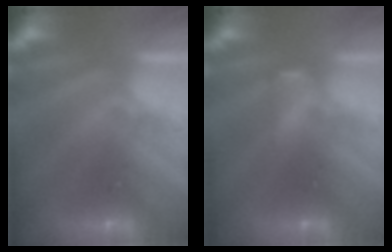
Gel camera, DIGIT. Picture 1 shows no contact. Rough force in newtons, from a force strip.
{"total": 2.4}